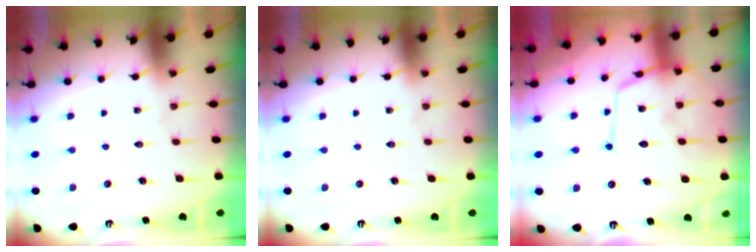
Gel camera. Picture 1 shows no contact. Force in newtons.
{"total": 0.0}
{"total": 14.9, "press": 14.8, "slide": 1.3}